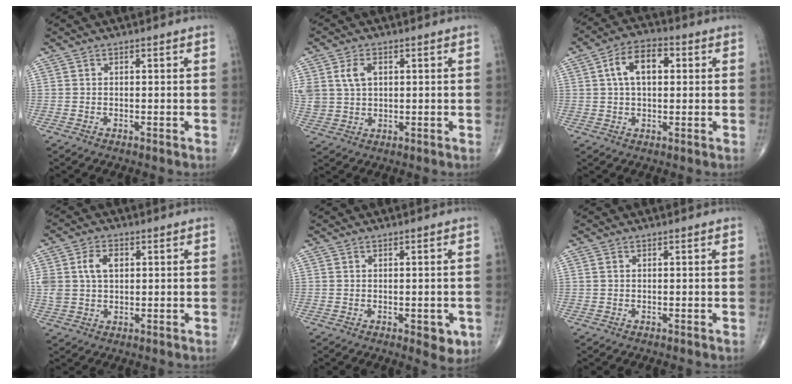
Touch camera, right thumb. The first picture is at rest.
{"total": 7.5, "force": [2.1, 5.3, 4.8], "torque": [-0.102, 0.001, 0.049]}
{"total": 8.8, "force": [1.9, 5.0, 7.0], "torque": [-0.114, 0.019, 0.028]}
{"total": 6.7, "force": [1.6, 4.4, 4.7], "torque": [-0.092, 0.006, 0.034]}
{"total": 4.0, "force": [-1.2, 2.0, 3.3], "torque": [-0.021, -0.005, -0.011]}
{"total": 0.7, "force": [0.1, 0.5, 0.4], "torque": [-0.009, 0.001, 0.002]}